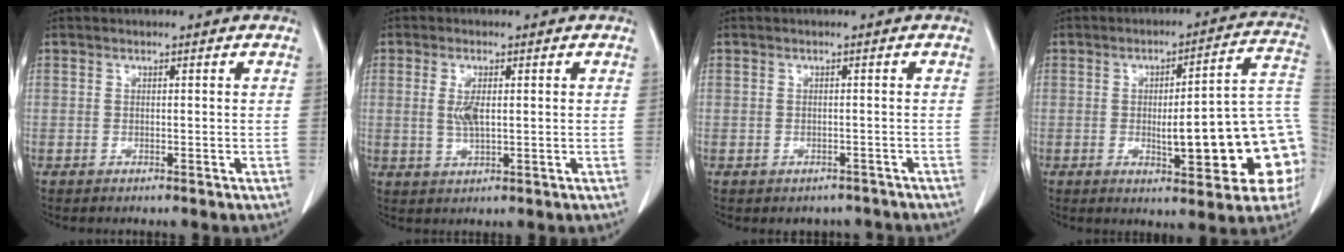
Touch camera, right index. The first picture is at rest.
{"total": 3.7, "force": [0.5, 1.0, 3.5], "torque": [-0.075, -0.004, 0.012]}
{"total": 3.4, "force": [-2.7, 2.1, 0.1], "torque": [0.001, 0.011, -0.035]}
{"total": 18.4, "force": [-3.6, 3.6, 17.7], "torque": [-0.152, 0.038, -0.032]}